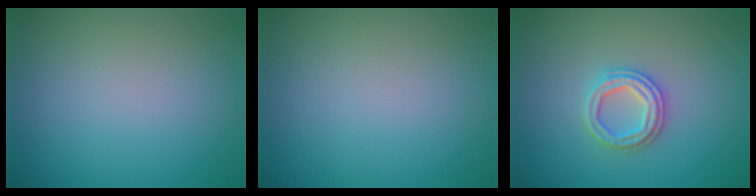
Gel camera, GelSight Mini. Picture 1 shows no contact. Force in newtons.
{"total": 0.0}
{"total": 2.9, "press": 2.7, "slide": 1.0}